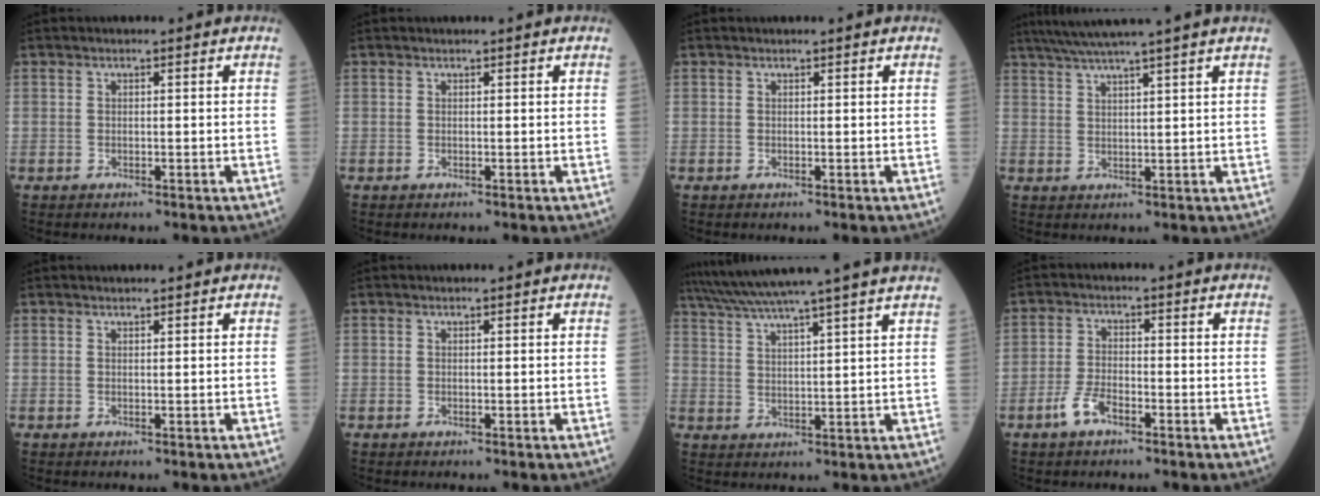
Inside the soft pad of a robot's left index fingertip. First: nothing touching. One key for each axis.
{"total": 0.0}
{"total": 0.0}
{"total": 8.4, "fx": 6.9, "fy": -2.0, "fz": 4.3, "tx": -0.070, "ty": 0.020, "tz": 0.105}
{"total": 1.5, "fx": 1.4, "fy": 0.0, "fz": 0.5, "tx": -0.007, "ty": 0.014, "tz": 0.023}
{"total": 0.0}
{"total": 15.2, "fx": 13.2, "fy": -2.1, "fz": 7.2, "tx": -0.129, "ty": 0.005, "tz": 0.188}
{"total": 3.8, "fx": -2.4, "fy": 1.5, "fz": 2.5, "tx": -0.061, "ty": 0.002, "tz": -0.051}